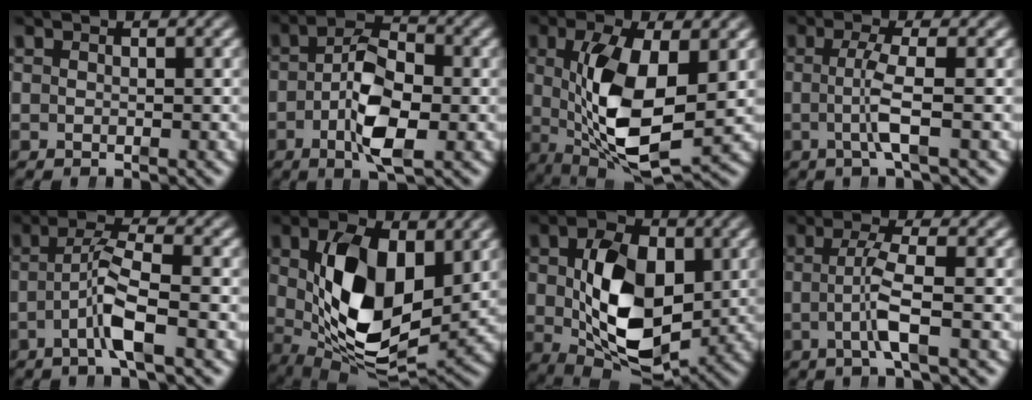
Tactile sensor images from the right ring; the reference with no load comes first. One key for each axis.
{"total": 6.8, "fx": -1.1, "fy": 3.1, "fz": 6.0, "tx": -0.083, "ty": -0.001, "tz": -0.024}
{"total": 10.6, "fx": -0.3, "fy": 5.4, "fz": 9.1, "tx": -0.176, "ty": -0.036, "tz": 0.018}
{"total": 3.1, "fx": -0.4, "fy": -0.2, "fz": 3.0, "tx": -0.055, "ty": 0.002, "tz": -0.008}
{"total": 4.0, "fx": -0.7, "fy": 0.8, "fz": 3.9, "tx": -0.071, "ty": 0.005, "tz": -0.017}
{"total": 13.8, "fx": 0.3, "fy": 7.9, "fz": 11.4, "tx": -0.202, "ty": -0.037, "tz": 0.021}
{"total": 12.4, "fx": -0.7, "fy": 7.5, "fz": 9.9, "tx": -0.171, "ty": -0.033, "tz": 0.005}
{"total": 3.5, "fx": -0.7, "fy": 0.1, "fz": 3.4, "tx": -0.061, "ty": 0.003, "tz": -0.014}